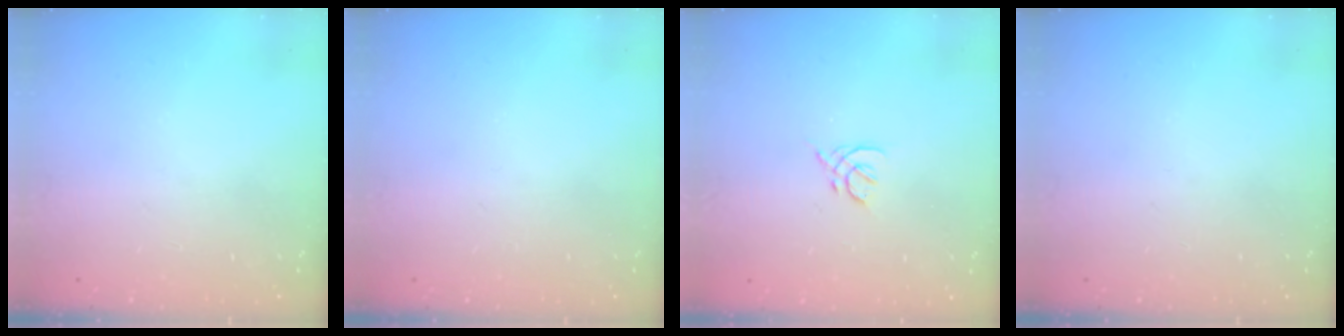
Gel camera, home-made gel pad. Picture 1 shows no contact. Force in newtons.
{"total": 0.0}
{"total": 2.0, "press": 1.9, "slide": 0.6}
{"total": 0.0}